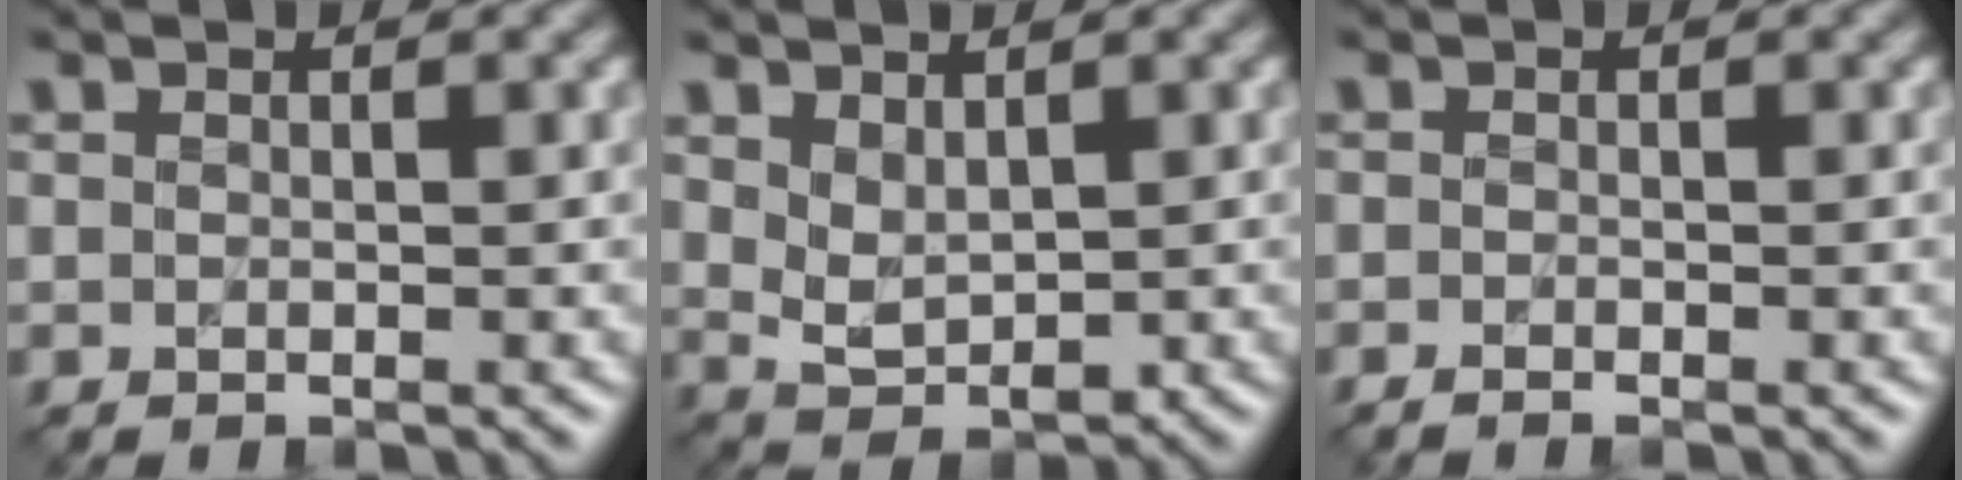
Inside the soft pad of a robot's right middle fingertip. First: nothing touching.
{"total": 2.8, "force": [1.3, 1.6, 1.9], "torque": [-0.041, -0.005, 0.030]}
{"total": 0.7, "force": [-0.5, 0.1, 0.4], "torque": [-0.005, -0.001, -0.010]}